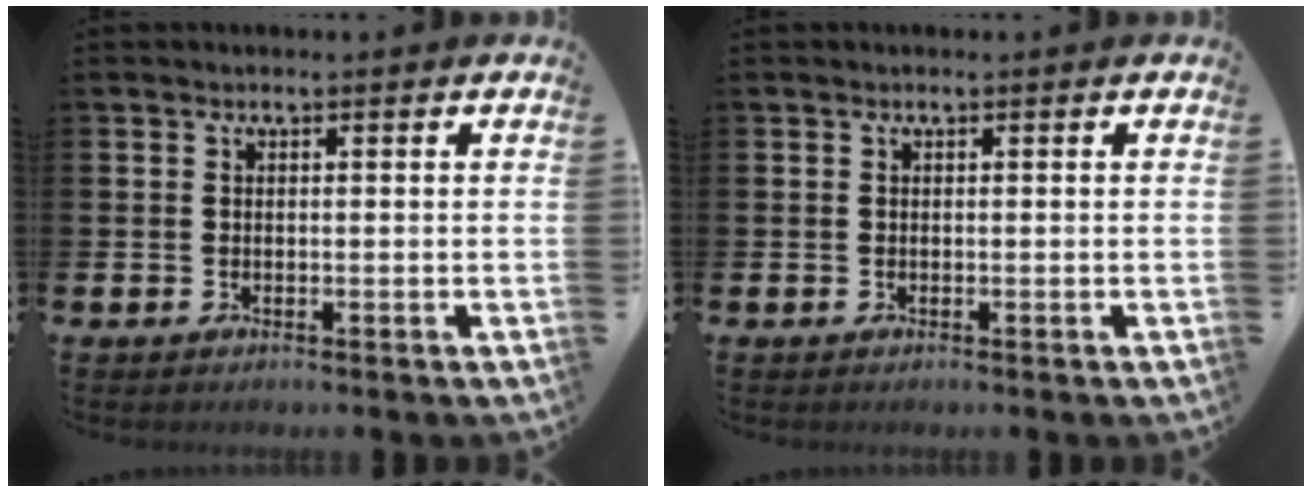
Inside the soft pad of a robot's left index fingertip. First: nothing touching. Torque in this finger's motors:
{"motor_torque": [0.00, 0.00, 0.01, 0.00]}